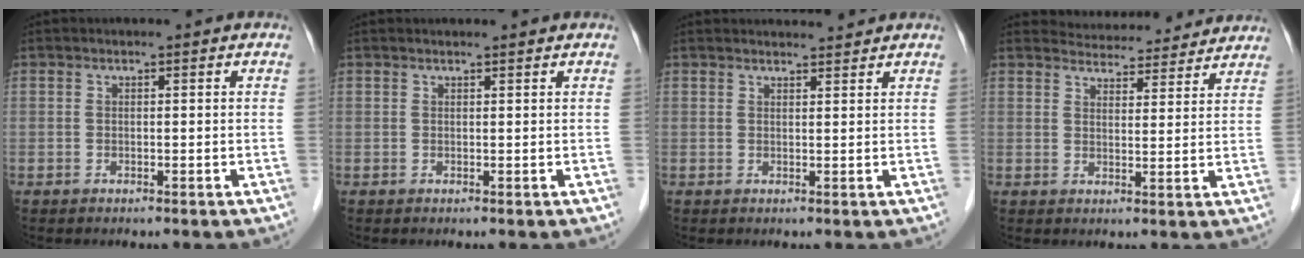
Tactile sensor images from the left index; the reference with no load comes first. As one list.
[{"total": 0.9, "force": [0.9, 0.1, 0.2], "torque": [-0.010, 0.004, 0.014]}, {"total": 6.3, "force": [6.3, 0.4, 0.8], "torque": [-0.010, 0.014, 0.073]}, {"total": 10.9, "force": [10.6, 2.4, 1.2], "torque": [-0.003, 0.014, 0.125]}]